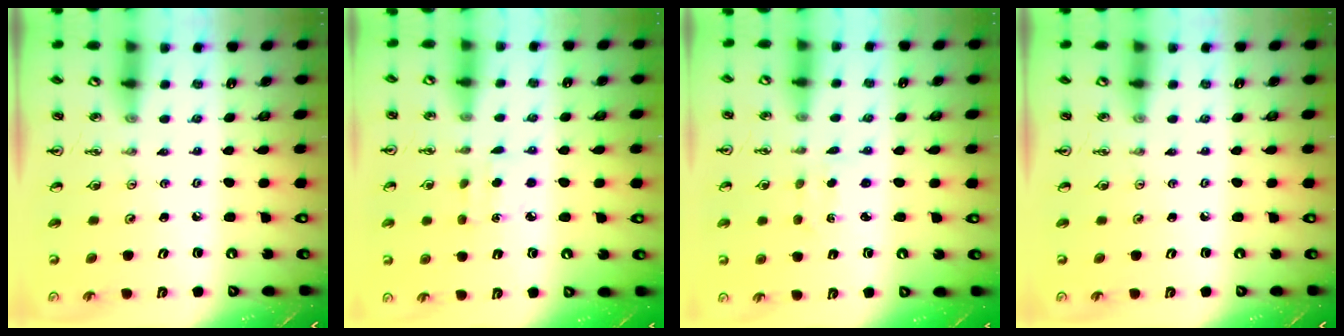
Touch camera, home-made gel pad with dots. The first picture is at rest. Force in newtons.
{"total": 4.5, "press": 4.5, "slide": 0.5}
{"total": 2.1, "press": 2.0, "slide": 0.6}
{"total": 0.0}